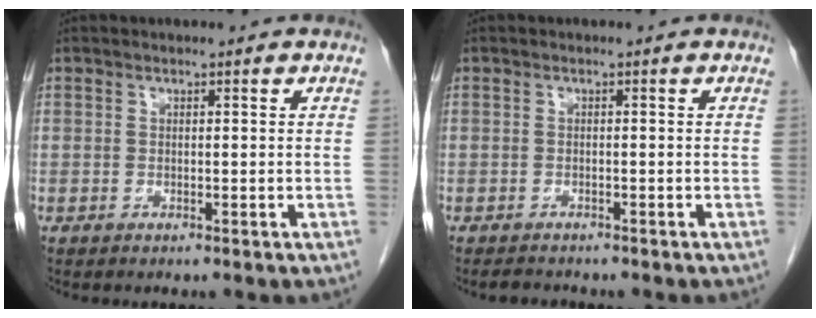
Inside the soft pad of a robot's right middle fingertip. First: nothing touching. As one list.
[{"total": 1.5, "force": [-1.5, 0.4, 0.2], "torque": [-0.012, -0.007, -0.020]}]